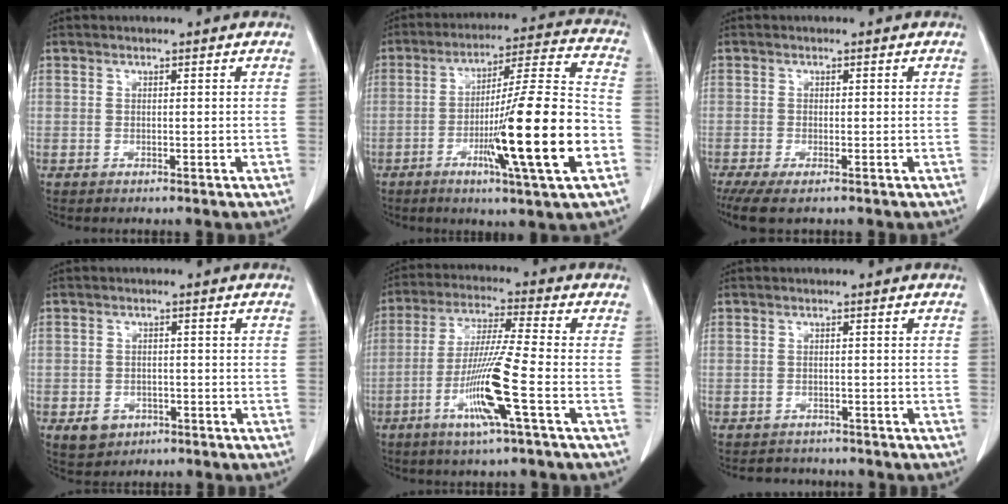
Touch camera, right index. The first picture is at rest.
{"total": 18.7, "force": [-5.7, -0.1, 17.8], "torque": [-0.277, -0.006, -0.093]}
{"total": 4.4, "force": [-3.0, 1.1, 3.0], "torque": [-0.054, -0.014, -0.049]}
{"total": 3.7, "force": [-1.8, 3.1, 1.2], "torque": [-0.014, 0.006, -0.017]}
{"total": 11.3, "force": [-4.2, -1.0, 10.4], "torque": [-0.205, -0.014, -0.085]}
{"total": 2.9, "force": [-2.6, 1.3, -0.1], "torque": [-0.003, 0.002, -0.037]}